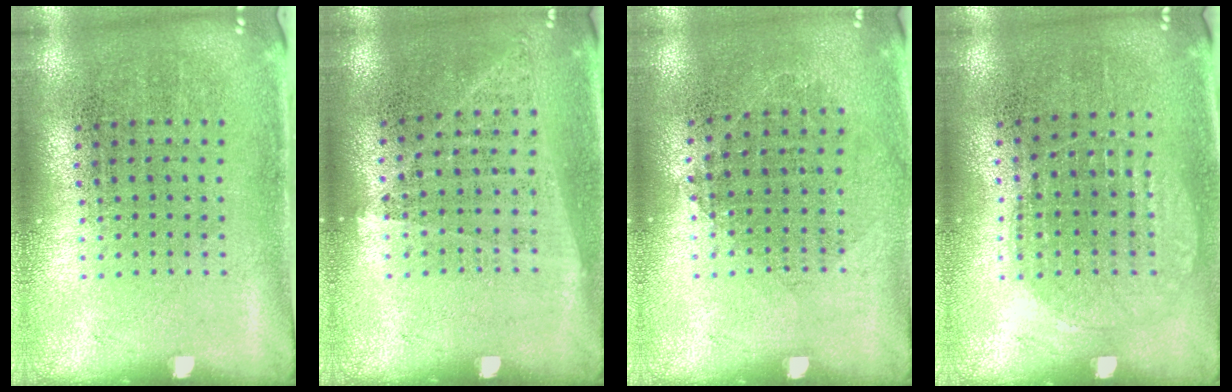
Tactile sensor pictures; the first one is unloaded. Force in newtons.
{"total": 1.0, "press": 0.9, "slide": 0.4}
{"total": 0.8, "press": 0.8, "slide": 0.3}
{"total": 0.9, "press": 0.9, "slide": 0.2}